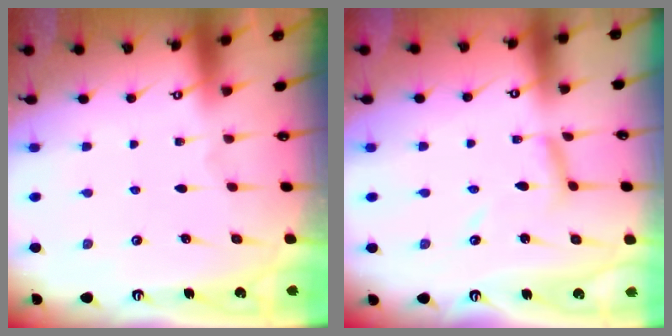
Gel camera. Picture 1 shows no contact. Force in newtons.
{"total": 7.0, "press": 7.0, "slide": 0.1}